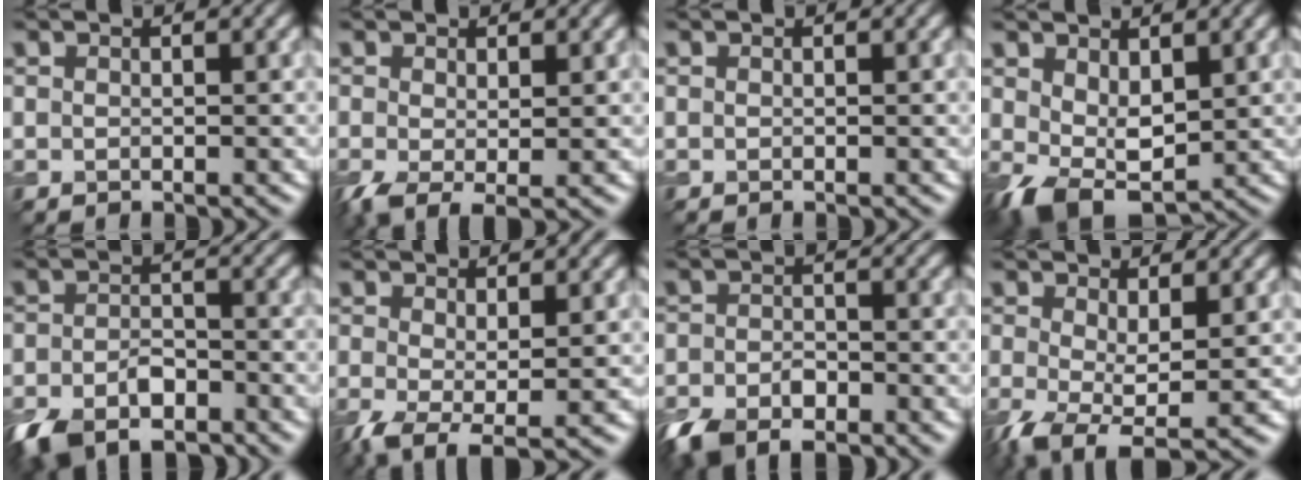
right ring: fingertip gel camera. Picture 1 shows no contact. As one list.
[{"total": 2.9, "force": [-0.5, 1.2, 2.6], "torque": [-0.060, -0.011, -0.010]}, {"total": 0.0}, {"total": 5.1, "force": [0.0, 3.3, 3.9], "torque": [-0.090, -0.009, 0.007]}, {"total": 6.9, "force": [-4.6, 3.4, 3.8], "torque": [-0.069, -0.008, -0.085]}, {"total": 3.7, "force": [-1.0, 1.4, 3.3], "torque": [-0.076, -0.012, -0.019]}, {"total": 5.9, "force": [-4.0, 2.9, 3.3], "torque": [-0.060, -0.006, -0.078]}, {"total": 4.9, "force": [-1.5, 2.1, 4.2], "torque": [-0.101, -0.016, -0.032]}]